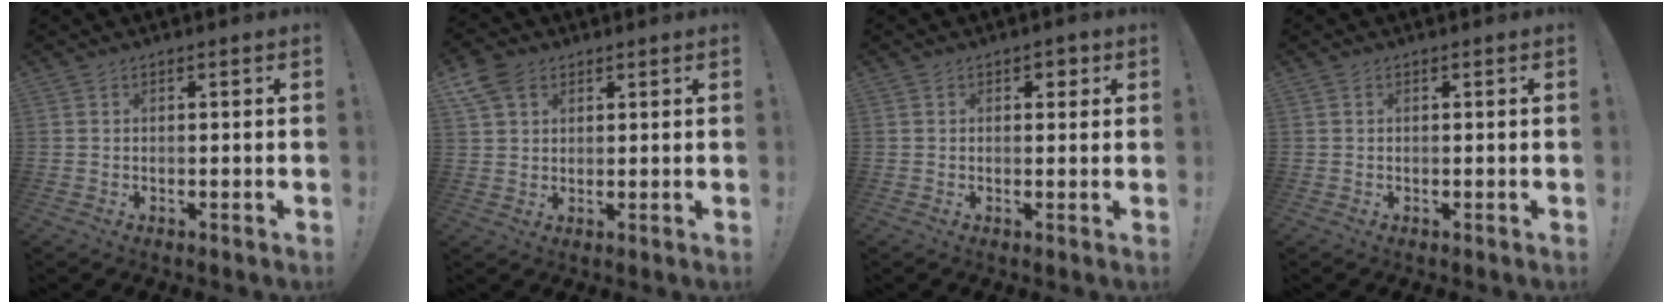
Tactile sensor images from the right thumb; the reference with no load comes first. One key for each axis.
{"total": 7.3, "fx": 3.8, "fy": 5.1, "fz": 3.6, "tx": -0.067, "ty": -0.003, "tz": 0.076}
{"total": 1.7, "fx": 0.6, "fy": 1.4, "fz": 0.9, "tx": -0.002, "ty": -0.001, "tz": 0.005}
{"total": 0.0}